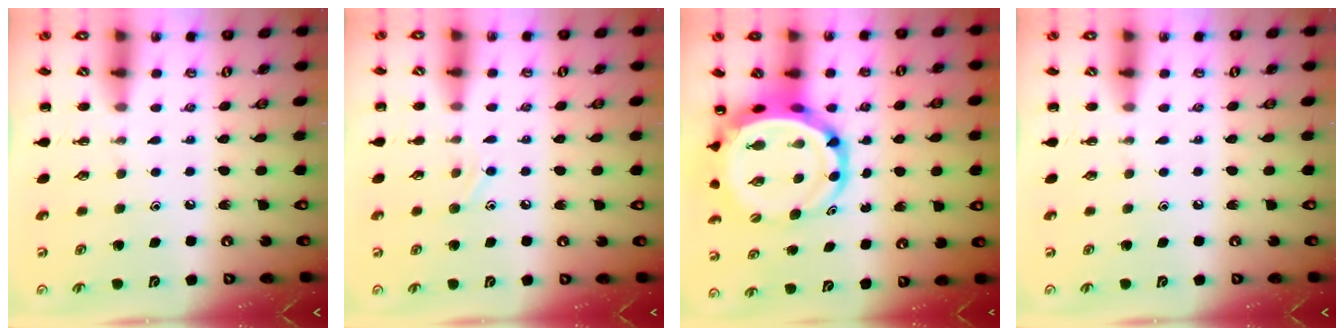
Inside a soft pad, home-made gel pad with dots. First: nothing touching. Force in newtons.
{"total": 7.5, "press": 7.3, "slide": 2.1}
{"total": 10.2, "press": 9.8, "slide": 2.9}
{"total": 0.0}